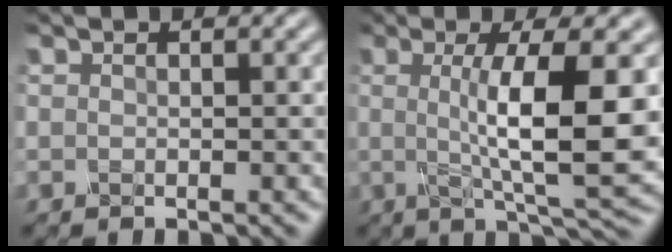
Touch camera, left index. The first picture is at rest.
{"total": 9.2, "force": [0.4, 1.9, 9.0], "torque": [-0.124, -0.006, 0.009]}